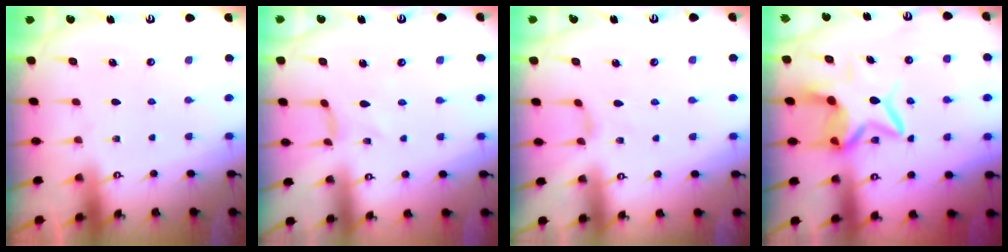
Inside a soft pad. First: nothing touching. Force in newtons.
{"total": 0.7, "press": 0.6, "slide": 0.3}
{"total": 2.7, "press": 2.6, "slide": 0.6}
{"total": 9.9, "press": 9.9, "slide": 1.0}